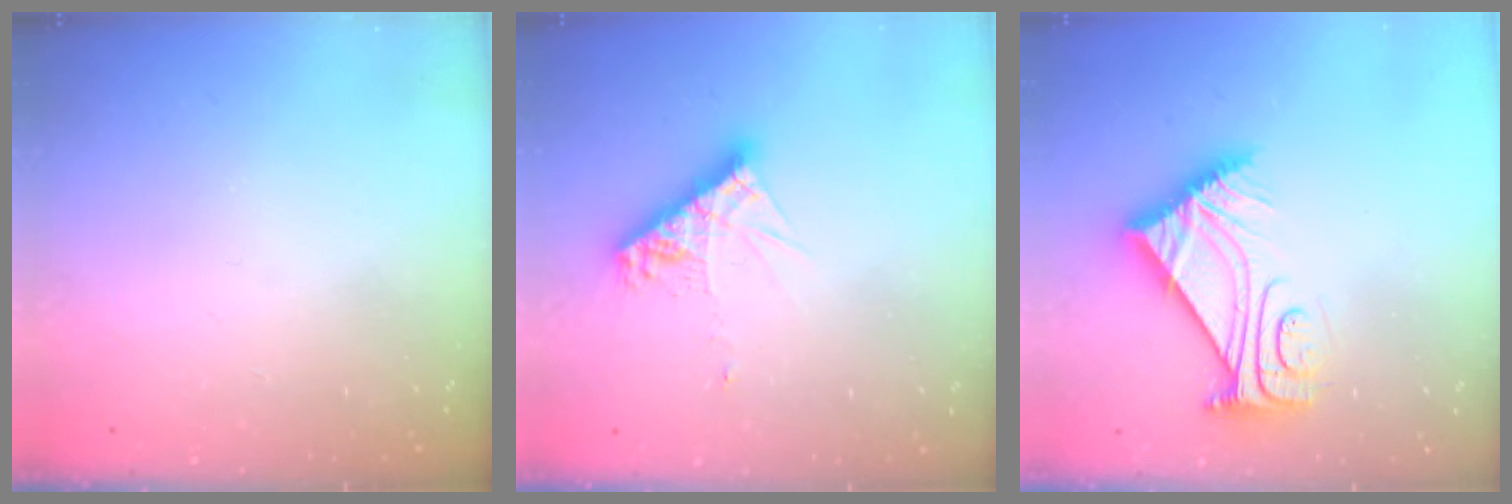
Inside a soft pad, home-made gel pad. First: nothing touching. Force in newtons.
{"total": 9.6, "press": 9.6, "slide": 0.7}
{"total": 10.5, "press": 10.5, "slide": 0.8}